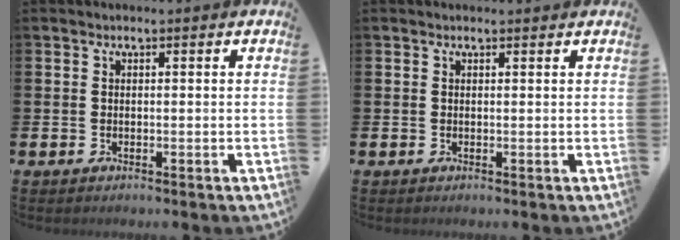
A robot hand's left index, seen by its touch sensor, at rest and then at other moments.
{"total": 0.5, "force": [0.5, 0.1, 0.2], "torque": [0.006, -0.002, 0.007]}